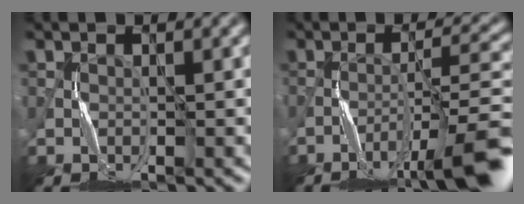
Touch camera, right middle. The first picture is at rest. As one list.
[{"total": 9.0, "force": [-5.8, 1.3, 6.8], "torque": [-0.091, 0.012, -0.095]}]